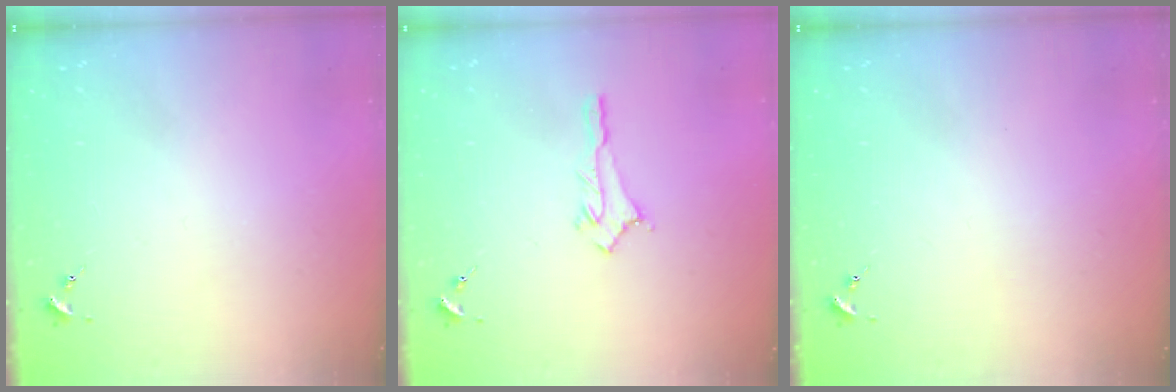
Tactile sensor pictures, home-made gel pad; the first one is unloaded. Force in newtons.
{"total": 2.8, "press": 2.8, "slide": 0.3}
{"total": 0.0}